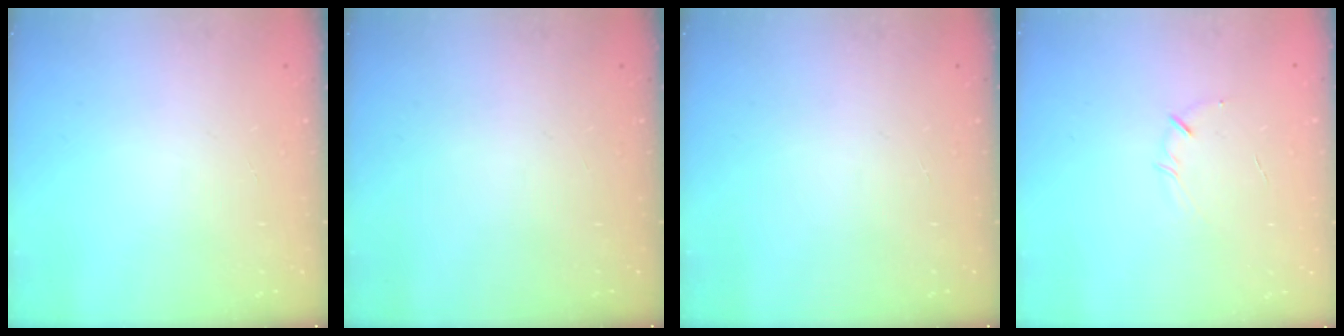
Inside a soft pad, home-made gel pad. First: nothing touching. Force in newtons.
{"total": 0.0}
{"total": 0.0}
{"total": 4.2, "press": 4.1, "slide": 1.0}